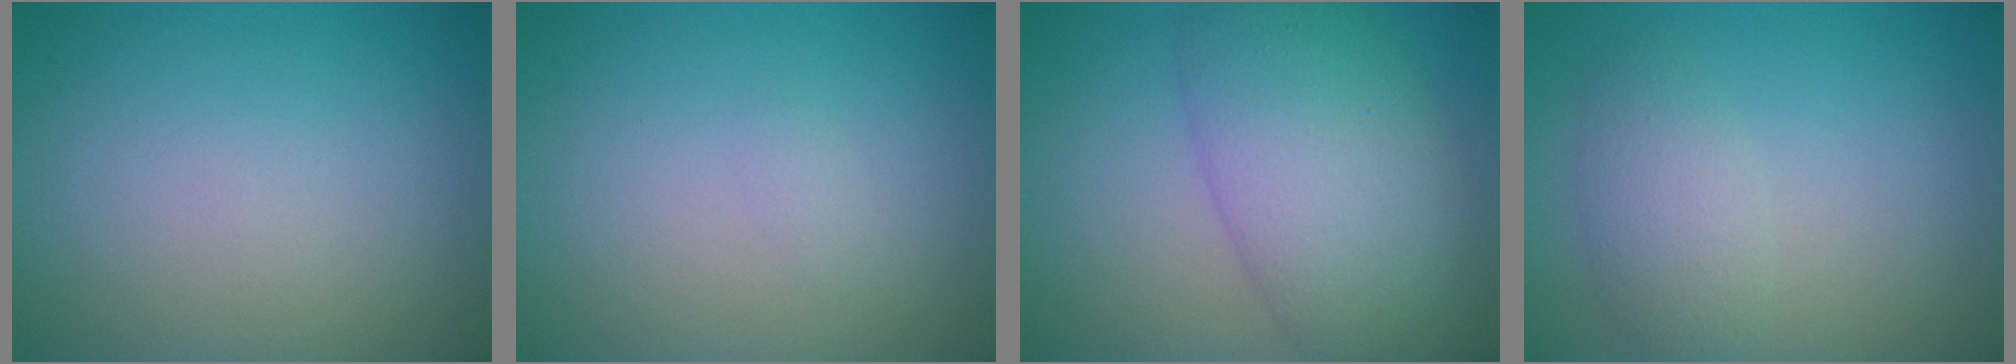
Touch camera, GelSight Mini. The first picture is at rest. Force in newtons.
{"total": 0.5, "press": 0.5, "slide": 0.0}
{"total": 8.6, "press": 8.6, "slide": 0.2}
{"total": 2.9, "press": 2.9, "slide": 0.1}